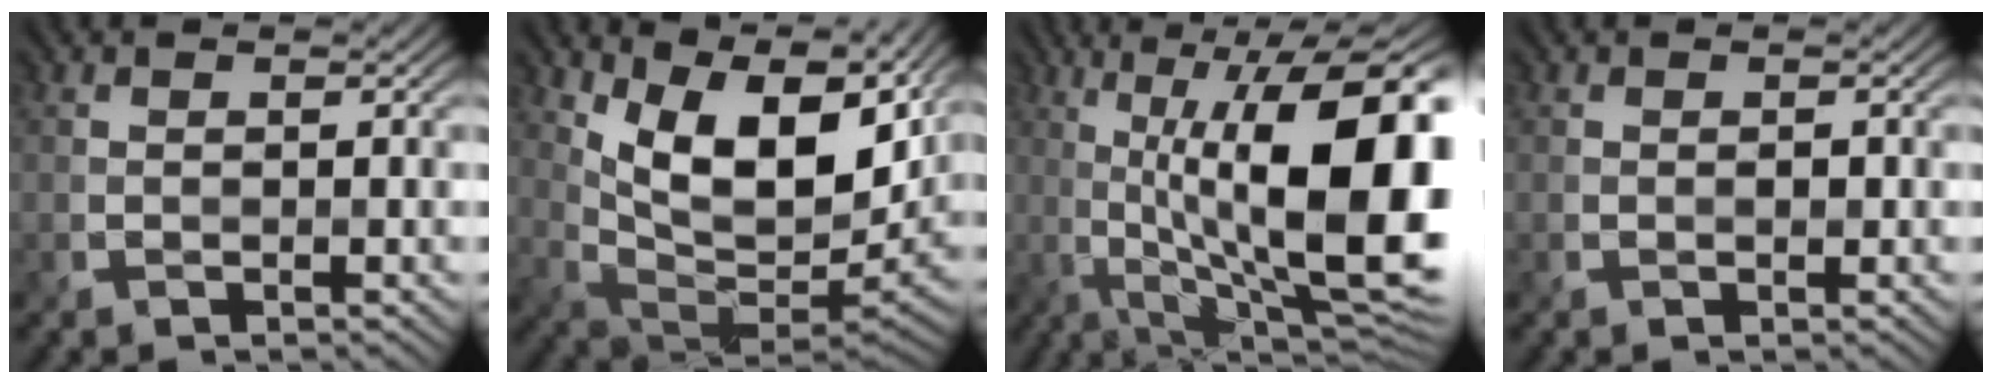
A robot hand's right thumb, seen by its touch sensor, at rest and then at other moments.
{"total": 13.8, "force": [7.4, 6.3, 9.8], "torque": [-0.199, 0.009, 0.137]}
{"total": 17.8, "force": [1.6, 5.3, 16.9], "torque": [-0.253, 0.019, 0.035]}
{"total": 0.5, "force": [-0.1, 0.4, 0.4], "torque": [-0.007, -0.003, -0.002]}